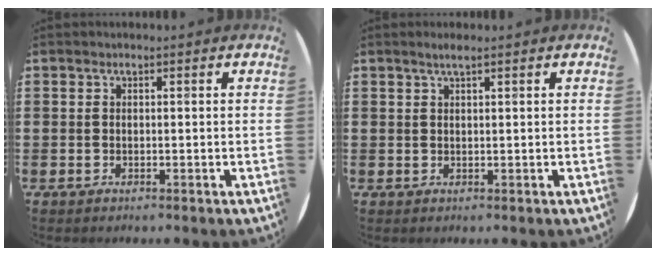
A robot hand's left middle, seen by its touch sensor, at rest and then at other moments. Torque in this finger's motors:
{"motor_torque": [0.29, -0.16, 0.01, 0.05]}